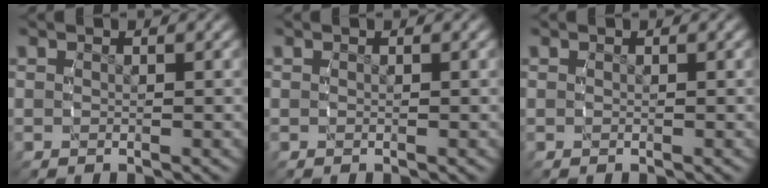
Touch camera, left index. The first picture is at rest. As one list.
[{"total": 0.0}, {"total": 0.0}]